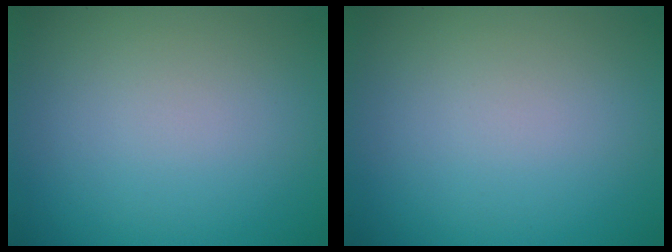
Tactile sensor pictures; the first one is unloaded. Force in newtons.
{"total": 0.0}